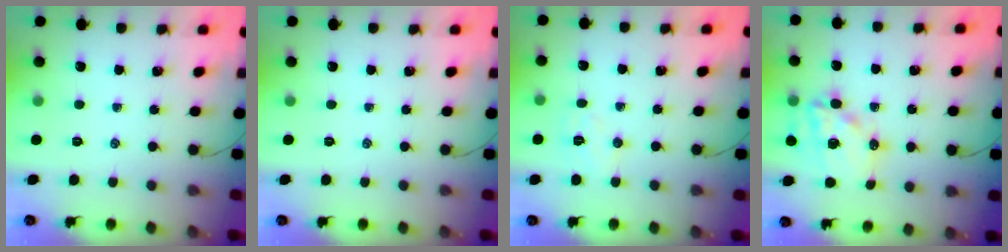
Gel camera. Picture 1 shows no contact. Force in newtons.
{"total": 0.0}
{"total": 5.7, "press": 5.6, "slide": 0.9}
{"total": 14.1, "press": 13.8, "slide": 3.3}